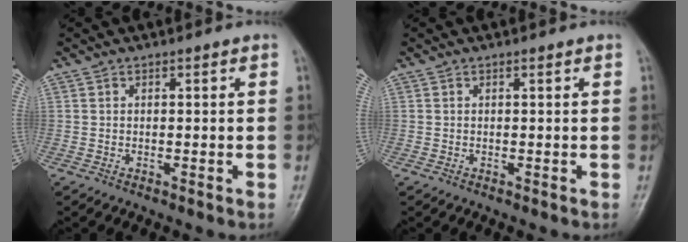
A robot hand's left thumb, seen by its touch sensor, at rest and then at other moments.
{"total": 0.0}